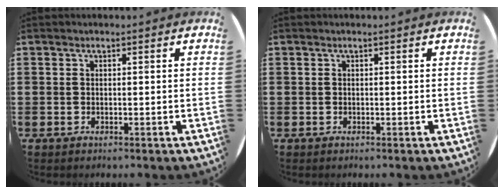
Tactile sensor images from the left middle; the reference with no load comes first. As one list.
[{"total": 0.0}]